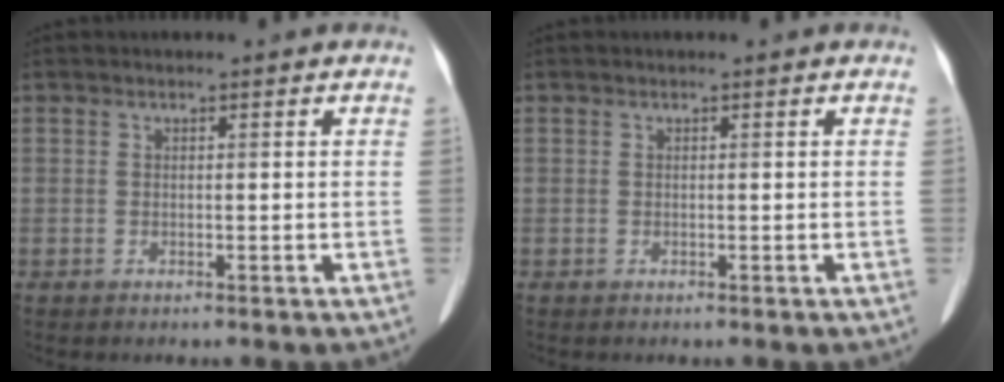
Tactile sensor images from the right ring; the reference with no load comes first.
{"total": 0.0}